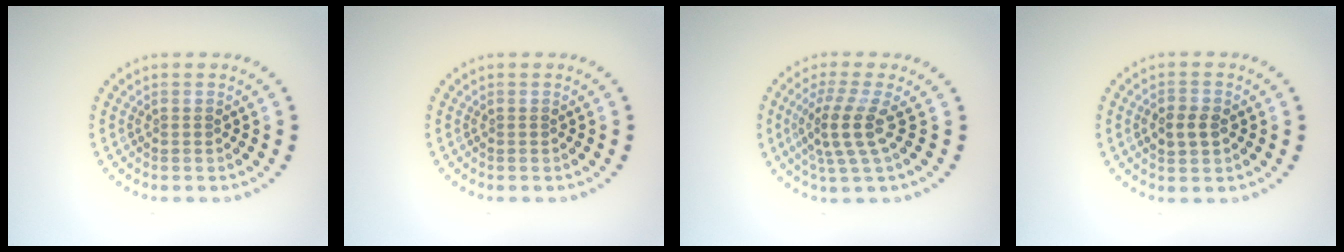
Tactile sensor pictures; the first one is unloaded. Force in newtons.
{"total": 0.0}
{"total": 3.6, "press": 2.7, "slide": 2.5}
{"total": 2.4, "press": 2.4, "slide": 0.1}